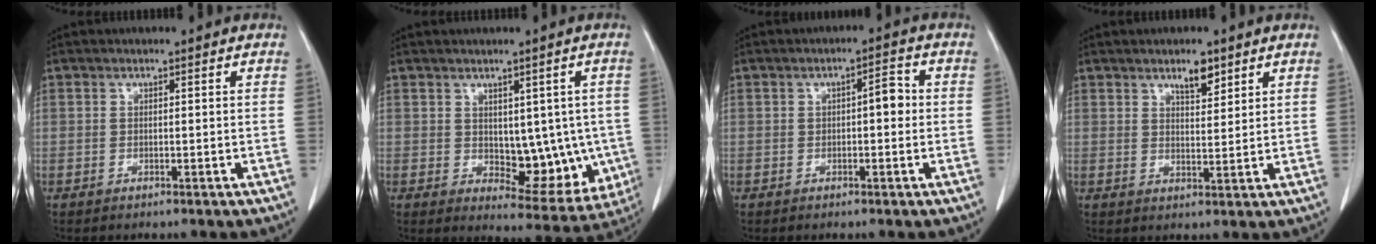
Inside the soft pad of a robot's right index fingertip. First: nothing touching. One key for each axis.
{"total": 9.7, "fx": -0.2, "fy": 5.4, "fz": 8.0, "tx": -0.082, "ty": -0.003, "tz": 0.016}
{"total": 2.9, "fx": 0.0, "fy": 1.1, "fz": 2.7, "tx": -0.039, "ty": 0.017, "tz": -0.001}
{"total": 3.7, "fx": 2.6, "fy": 1.2, "fz": 2.3, "tx": -0.038, "ty": -0.002, "tz": 0.045}